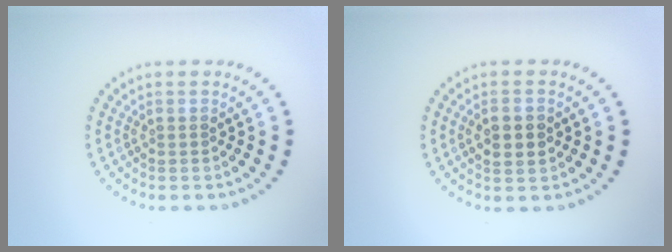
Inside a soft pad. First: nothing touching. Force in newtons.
{"total": 2.2, "press": 2.2, "slide": 0.0}